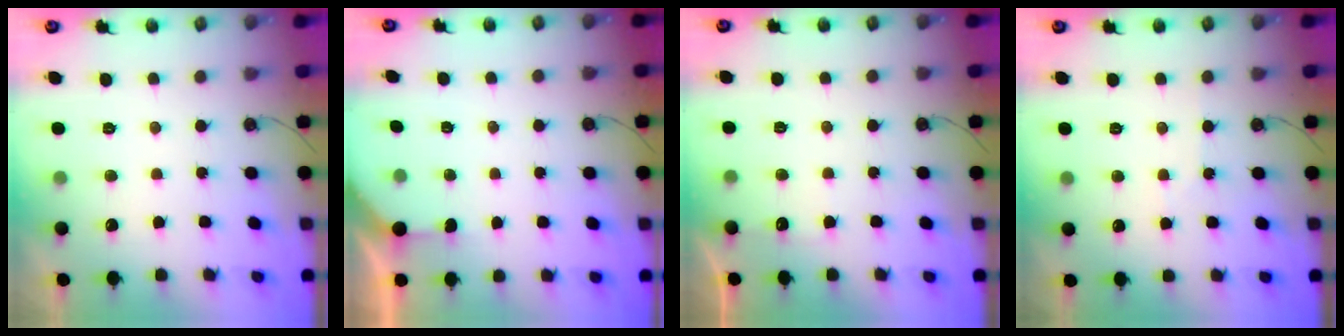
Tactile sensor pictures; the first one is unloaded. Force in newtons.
{"total": 1.6, "press": 1.6, "slide": 0.3}
{"total": 3.9, "press": 3.9, "slide": 0.4}
{"total": 1.9, "press": 1.9, "slide": 0.4}